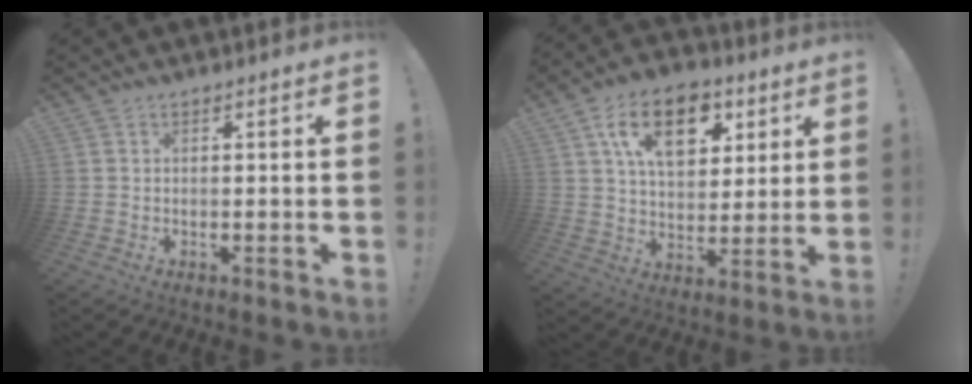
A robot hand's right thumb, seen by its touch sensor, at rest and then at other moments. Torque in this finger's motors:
{"motor_torque": [1.04, 3.01, 0.19, 0.19, 0.12]}